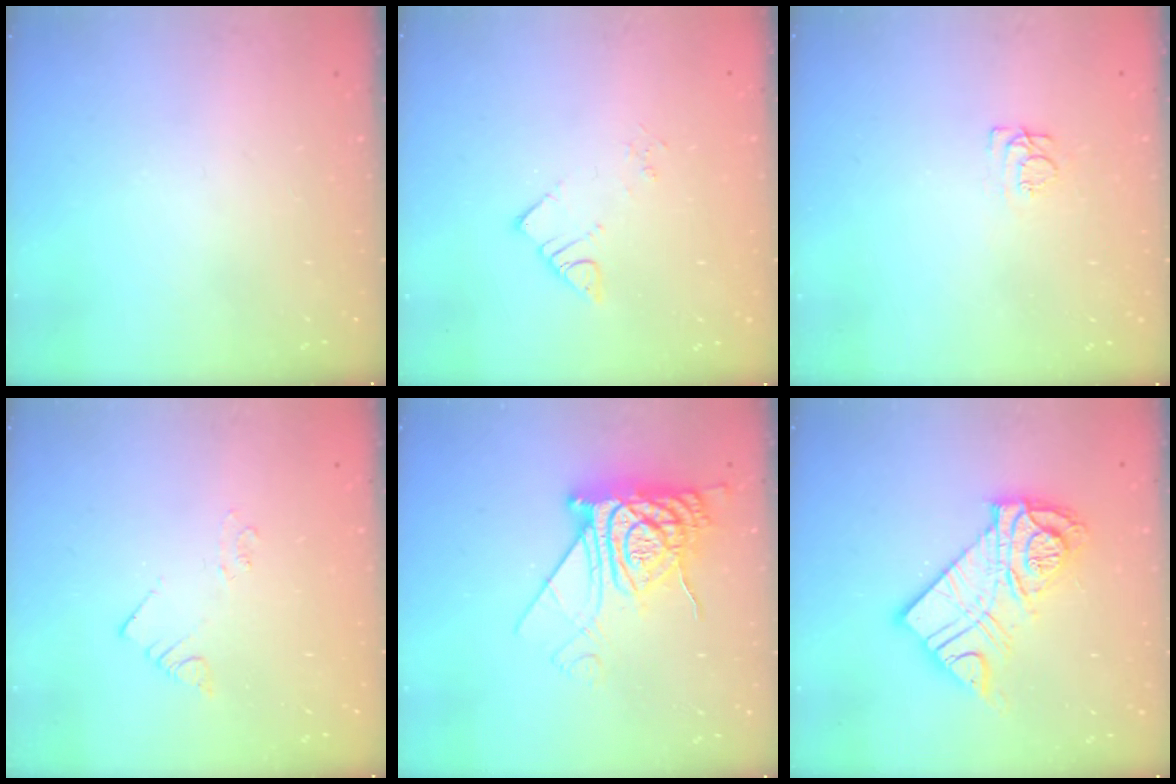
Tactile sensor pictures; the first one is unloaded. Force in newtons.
{"total": 2.8, "press": 2.8, "slide": 0.1}
{"total": 6.8, "press": 6.8, "slide": 0.8}
{"total": 2.1, "press": 2.1, "slide": 0.1}
{"total": 13.5, "press": 13.5, "slide": 1.2}
{"total": 16.4, "press": 16.4, "slide": 1.4}